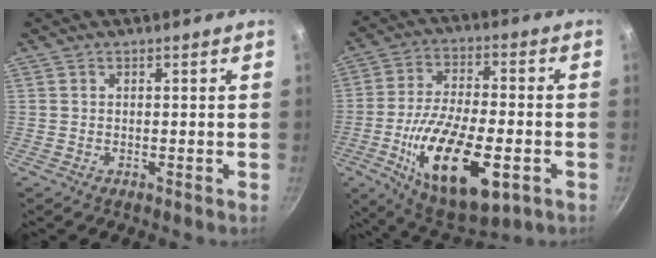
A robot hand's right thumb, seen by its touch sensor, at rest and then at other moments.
{"total": 21.8, "force": [-6.7, 9.5, 18.5], "torque": [-0.311, 0.014, -0.106]}